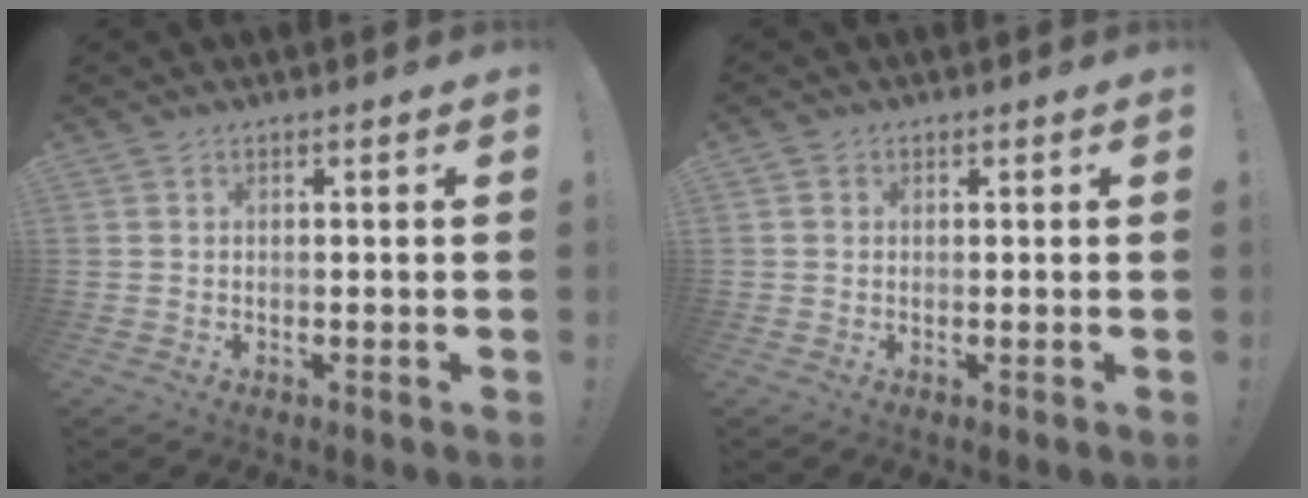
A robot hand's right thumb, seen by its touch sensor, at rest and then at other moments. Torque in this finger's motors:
{"motor_torque": [0.01, -0.12, -0.12, 0.44, 0.05]}